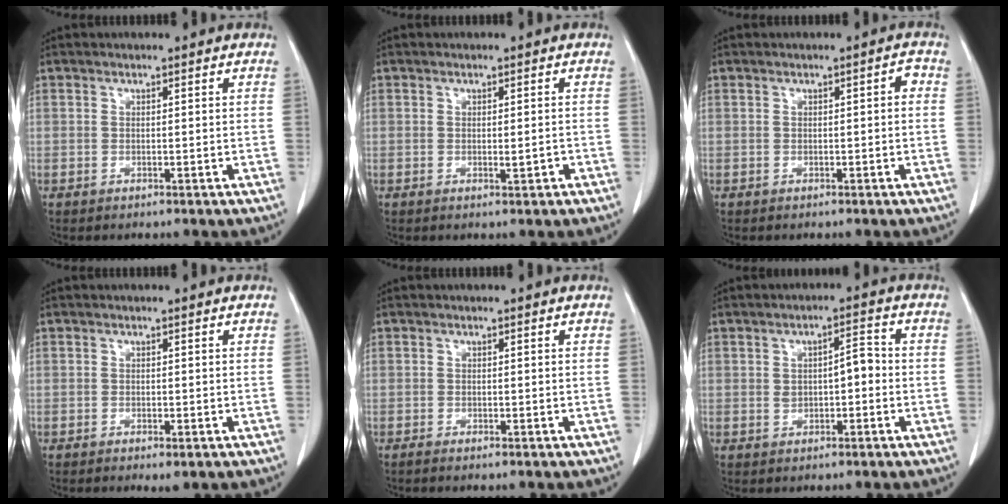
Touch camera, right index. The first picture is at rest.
{"total": 1.2, "force": [-0.4, 0.3, 1.1], "torque": [-0.017, -0.002, -0.002]}
{"total": 1.2, "force": [0.0, 0.3, 1.1], "torque": [-0.012, 0.005, 0.000]}
{"total": 1.5, "force": [-0.8, 0.4, 1.2], "torque": [-0.021, -0.005, -0.007]}
{"total": 0.7, "force": [-0.5, 0.0, 0.5], "torque": [-0.012, -0.001, -0.008]}
{"total": 4.1, "force": [-0.2, 1.7, 3.7], "torque": [-0.062, 0.019, 0.001]}